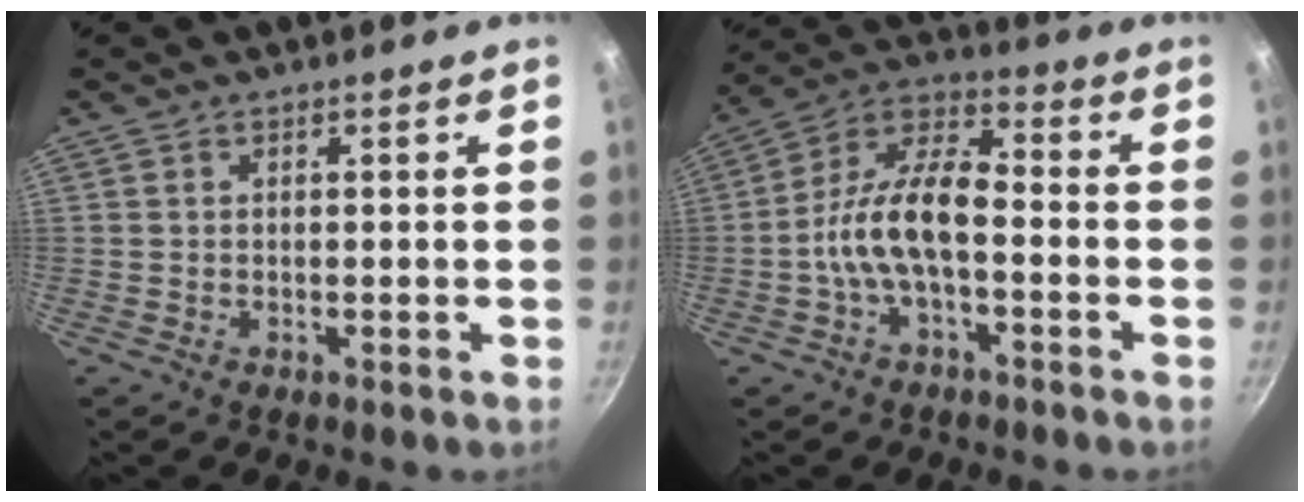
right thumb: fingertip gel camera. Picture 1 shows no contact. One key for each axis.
{"total": 11.9, "fx": -3.0, "fy": 5.4, "fz": 10.2, "tx": -0.182, "ty": 0.045, "tz": -0.070}